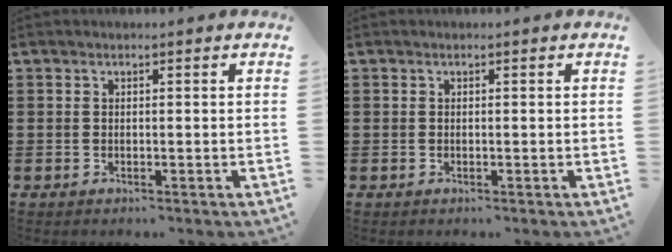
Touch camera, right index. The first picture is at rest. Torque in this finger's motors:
{"motor_torque": [0.78, 1.36, -0.01, 0.00]}